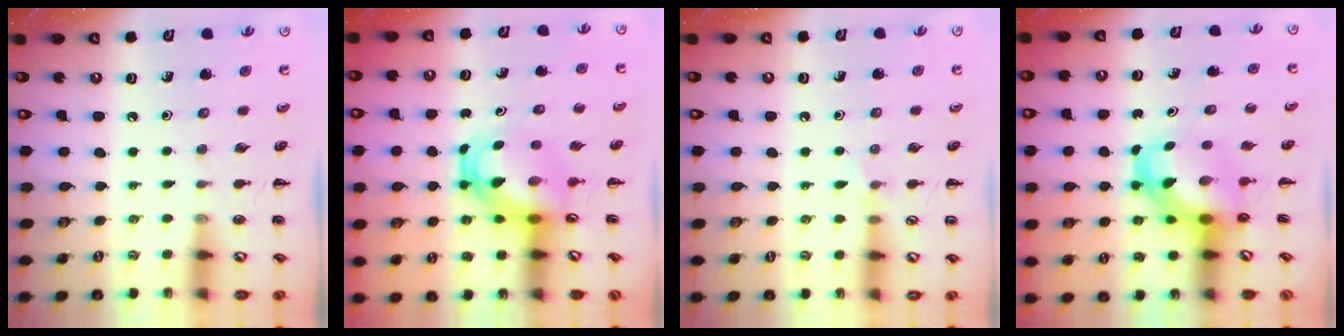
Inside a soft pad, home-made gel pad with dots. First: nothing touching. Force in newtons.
{"total": 5.6, "press": 5.4, "slide": 1.4}
{"total": 3.9, "press": 3.7, "slide": 1.2}
{"total": 4.7, "press": 4.7, "slide": 0.9}